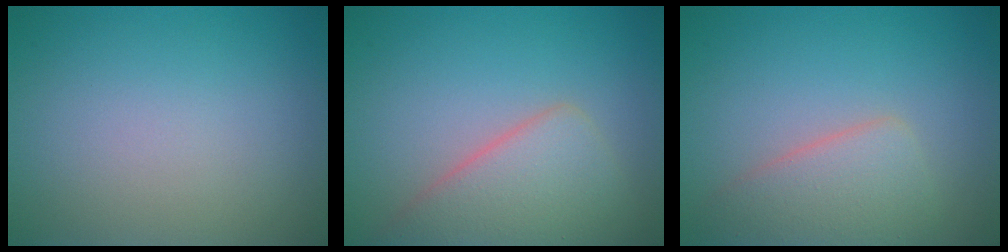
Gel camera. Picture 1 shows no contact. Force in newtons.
{"total": 5.2, "press": 5.2, "slide": 0.0}
{"total": 4.0, "press": 4.0, "slide": 0.1}